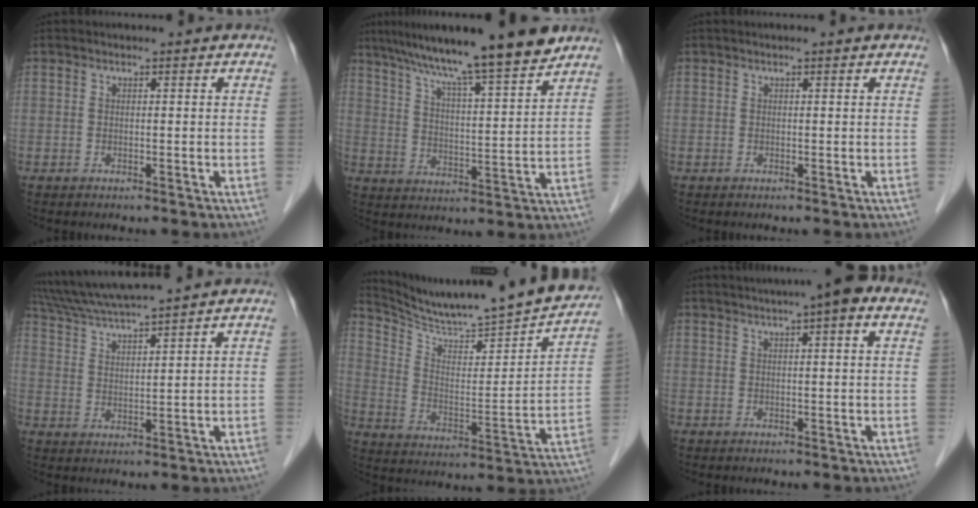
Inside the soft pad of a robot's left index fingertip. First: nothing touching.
{"total": 15.4, "force": [12.5, -0.4, 9.0], "torque": [-0.140, 0.009, 0.196]}
{"total": 0.0}
{"total": 10.3, "force": [9.3, -1.4, 4.3], "torque": [-0.081, 0.019, 0.166]}
{"total": 22.0, "force": [20.6, 0.8, 7.9], "torque": [-0.131, -0.068, 0.295]}
{"total": 7.9, "force": [5.0, 0.7, 6.0], "torque": [-0.083, 0.032, 0.064]}